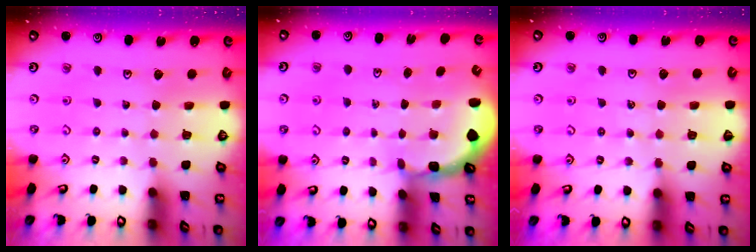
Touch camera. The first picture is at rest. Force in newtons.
{"total": 1.6, "press": 1.5, "slide": 0.4}
{"total": 3.7, "press": 3.6, "slide": 0.7}